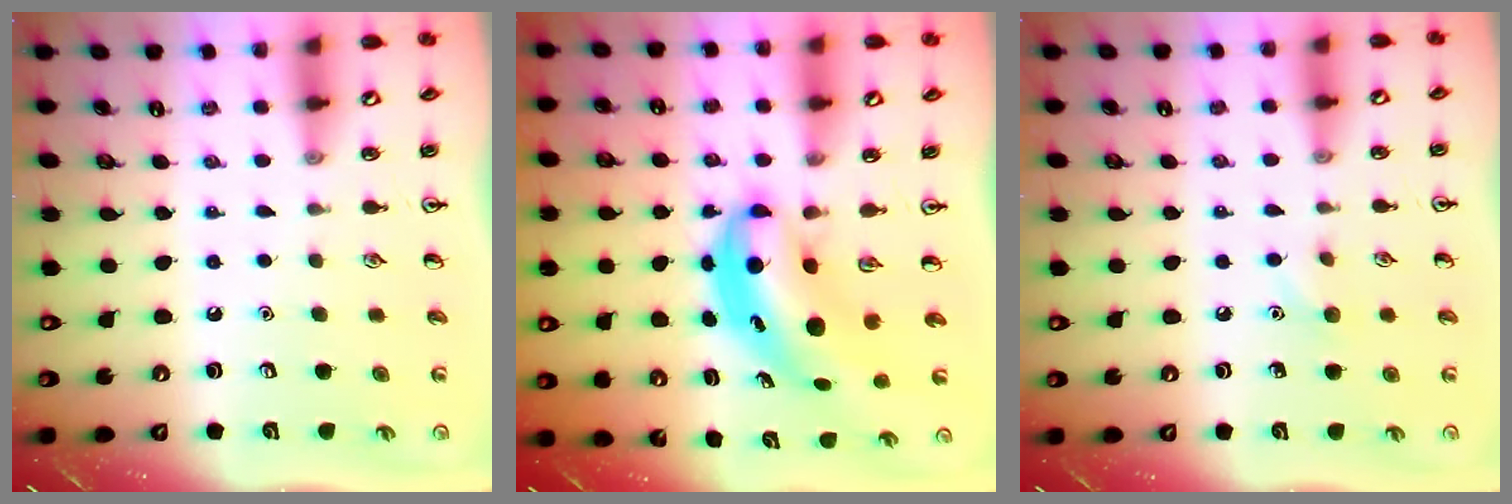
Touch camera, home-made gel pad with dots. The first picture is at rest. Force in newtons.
{"total": 6.3, "press": 6.1, "slide": 1.7}
{"total": 5.5, "press": 5.2, "slide": 1.7}